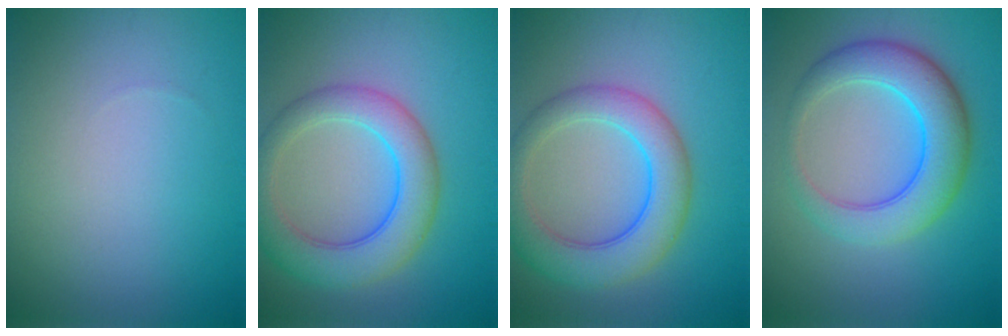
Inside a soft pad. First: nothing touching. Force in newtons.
{"total": 6.3, "press": 6.2, "slide": 0.3}
{"total": 6.3, "press": 6.2, "slide": 0.3}
{"total": 6.5, "press": 6.5, "slide": 0.1}